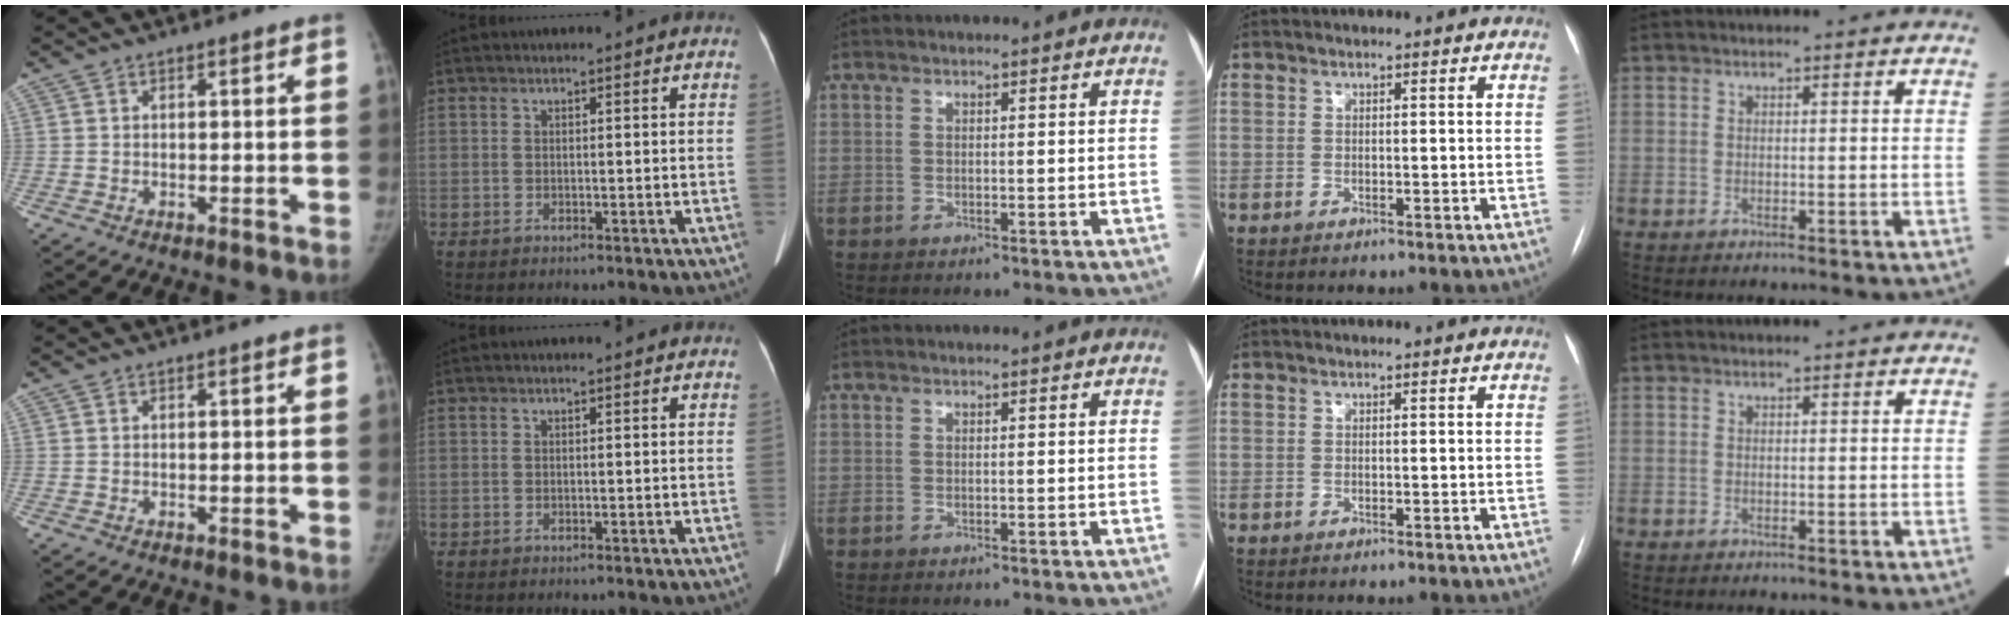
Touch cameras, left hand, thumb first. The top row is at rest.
{}